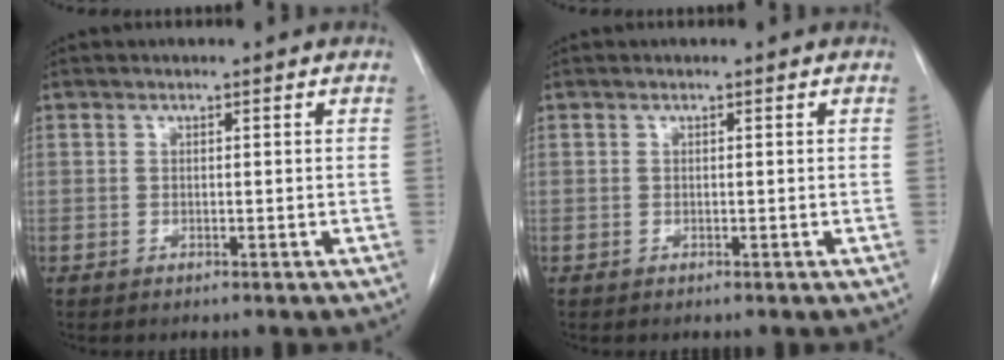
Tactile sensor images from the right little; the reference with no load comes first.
{"total": 0.0}